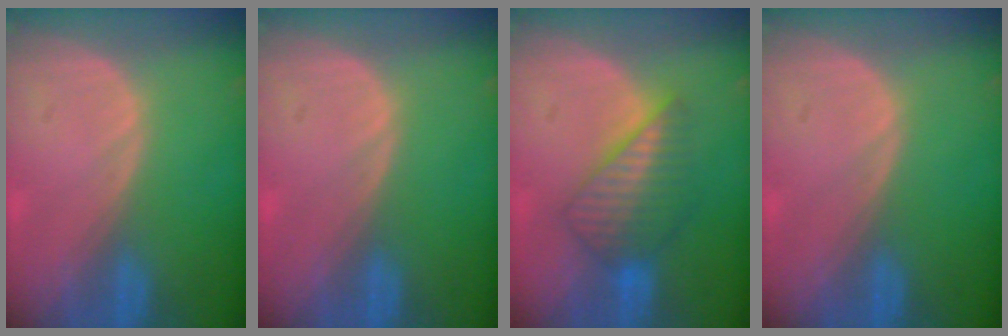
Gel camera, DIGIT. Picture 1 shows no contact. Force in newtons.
{"total": 0.0}
{"total": 6.3, "press": 6.3, "slide": 0.2}
{"total": 0.0}